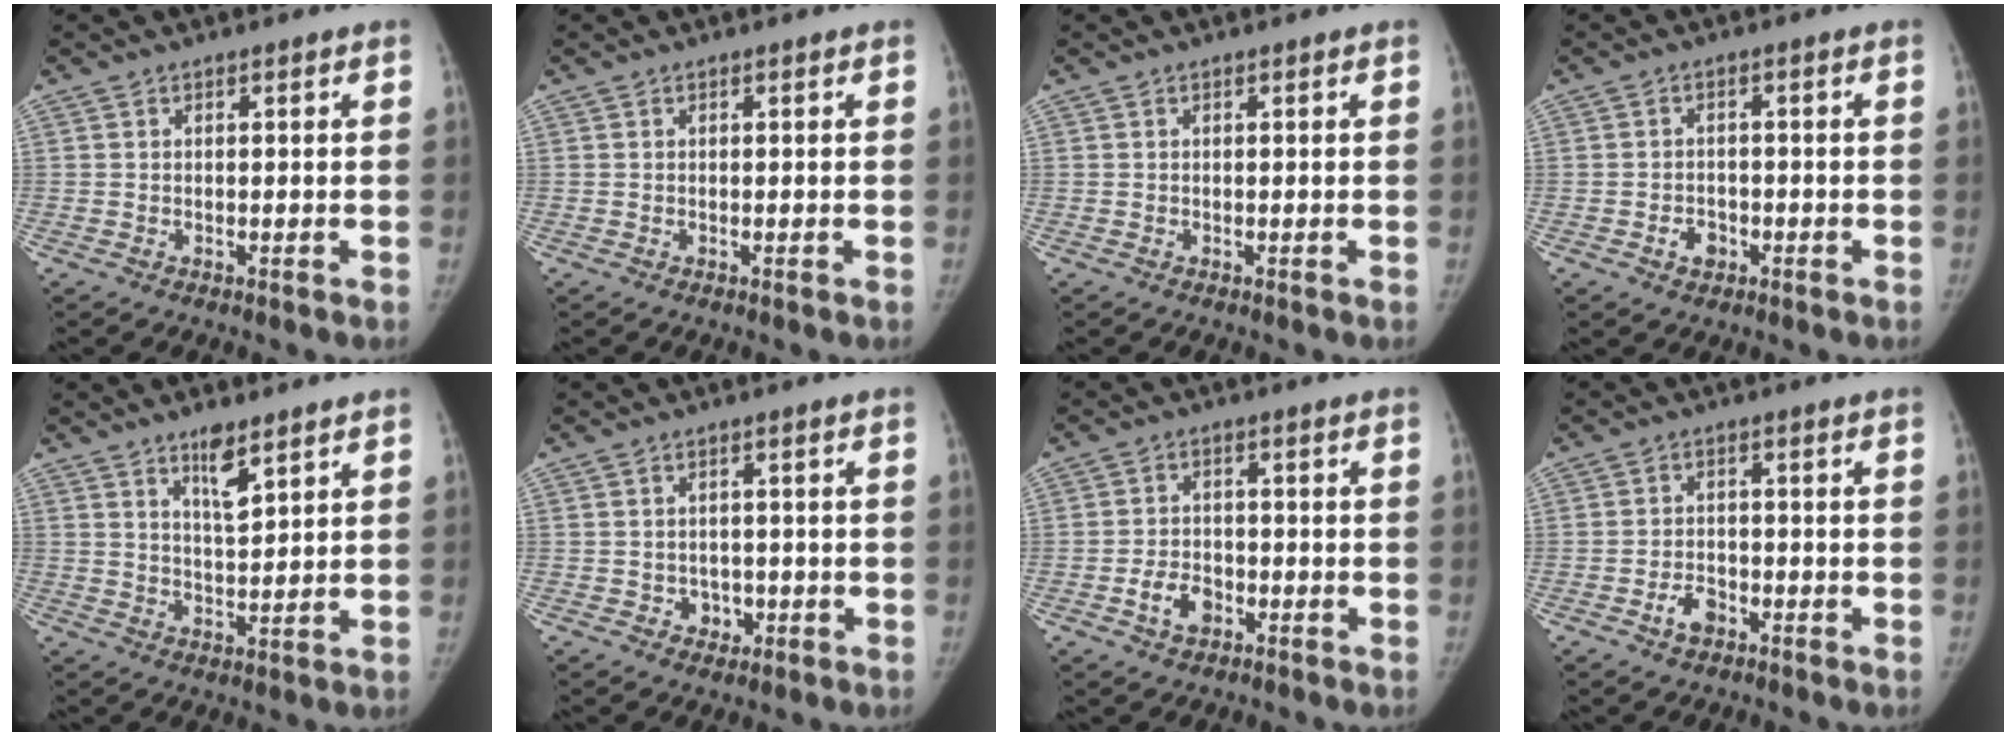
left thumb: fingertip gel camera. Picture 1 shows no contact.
{"total": 0.0}
{"total": 0.0}
{"total": 3.1, "force": [-1.4, 2.4, 1.4], "torque": [-0.013, 0.012, -0.020]}
{"total": 5.9, "force": [3.9, 1.7, 4.1], "torque": [-0.060, -0.029, 0.070]}
{"total": 3.4, "force": [-1.0, 3.0, 1.5], "torque": [0.000, 0.006, -0.007]}
{"total": 5.1, "force": [-2.2, 3.6, 2.9], "torque": [-0.042, 0.018, -0.037]}
{"total": 3.8, "force": [-2.0, 2.5, 2.0], "torque": [-0.027, 0.017, -0.033]}